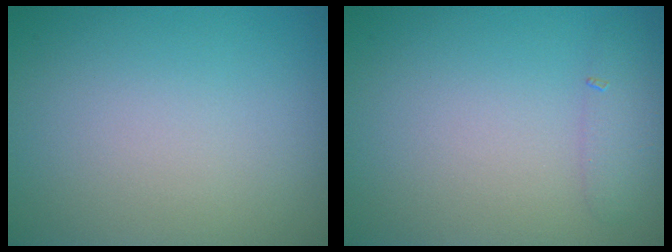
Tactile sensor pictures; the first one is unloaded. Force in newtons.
{"total": 1.4, "press": 1.4, "slide": 0.1}